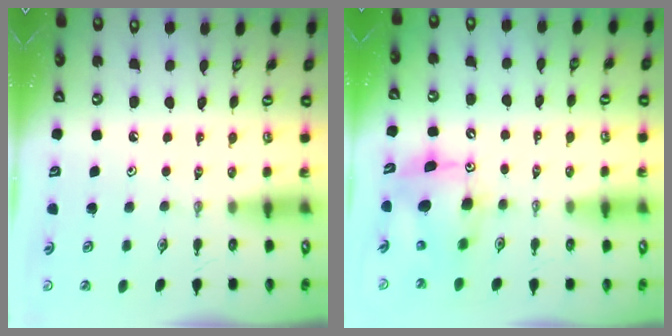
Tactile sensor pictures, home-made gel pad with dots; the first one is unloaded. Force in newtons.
{"total": 8.5, "press": 8.5, "slide": 0.9}